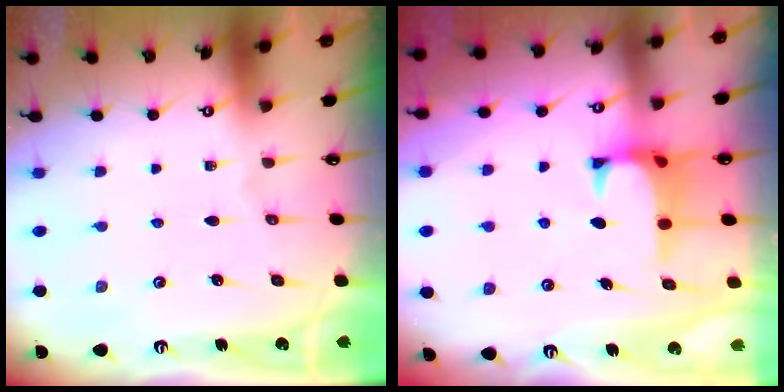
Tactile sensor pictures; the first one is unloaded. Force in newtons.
{"total": 0.9, "press": 0.3, "slide": 0.8}